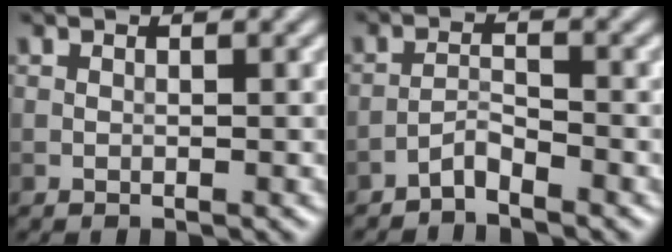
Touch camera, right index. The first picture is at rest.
{"total": 1.8, "force": [-1.6, 0.2, 0.6], "torque": [-0.011, 0.009, -0.035]}